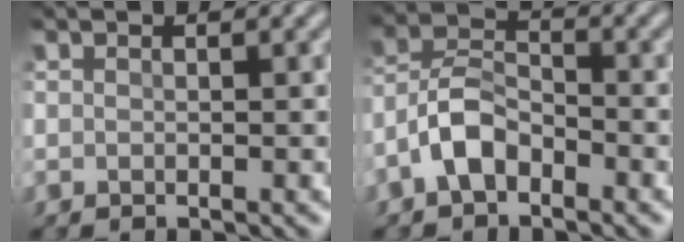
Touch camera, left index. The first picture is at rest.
{"total": 3.7, "force": [-2.3, 1.8, 2.4], "torque": [-0.048, 0.016, -0.052]}